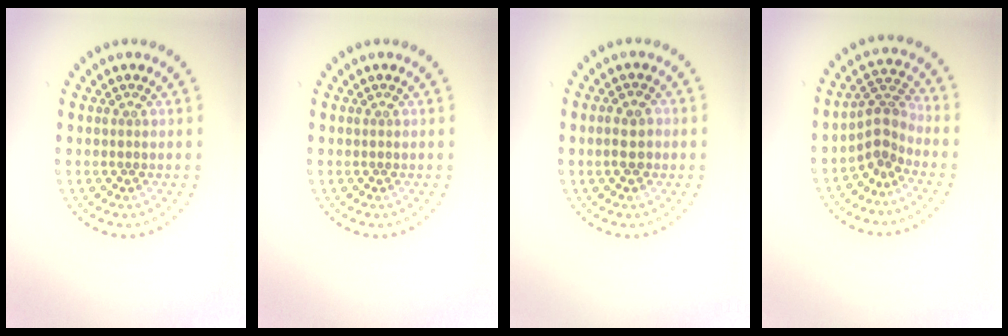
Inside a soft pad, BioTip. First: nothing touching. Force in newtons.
{"total": 0.0}
{"total": 2.1, "press": 2.0, "slide": 0.4}
{"total": 2.7, "press": 1.9, "slide": 1.9}